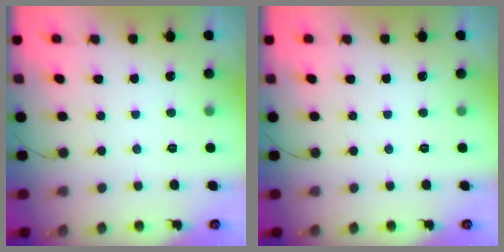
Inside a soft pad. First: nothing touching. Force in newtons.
{"total": 0.0}